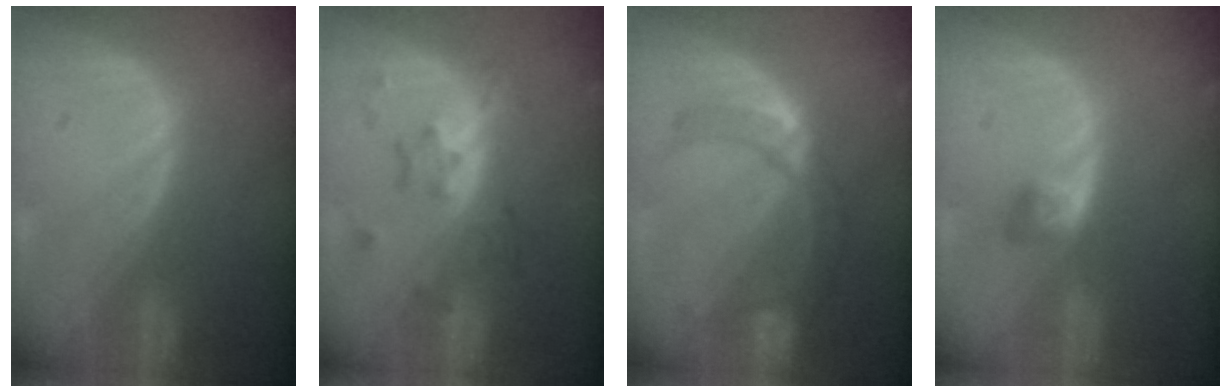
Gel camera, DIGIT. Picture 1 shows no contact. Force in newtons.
{"total": 6.1, "press": 5.8, "slide": 1.7}
{"total": 7.0, "press": 6.9, "slide": 1.2}
{"total": 3.0, "press": 2.7, "slide": 1.3}